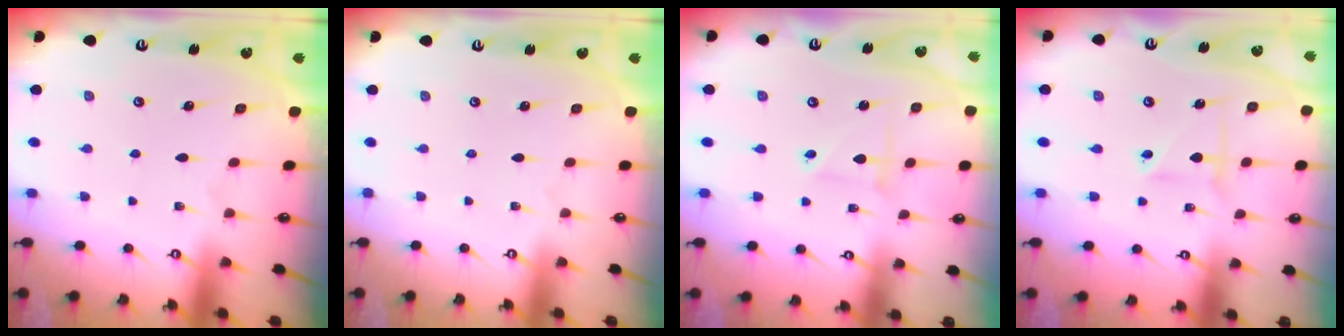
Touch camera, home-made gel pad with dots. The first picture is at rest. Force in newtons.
{"total": 0.0}
{"total": 2.8, "press": 2.8, "slide": 0.3}
{"total": 3.2, "press": 3.1, "slide": 0.7}